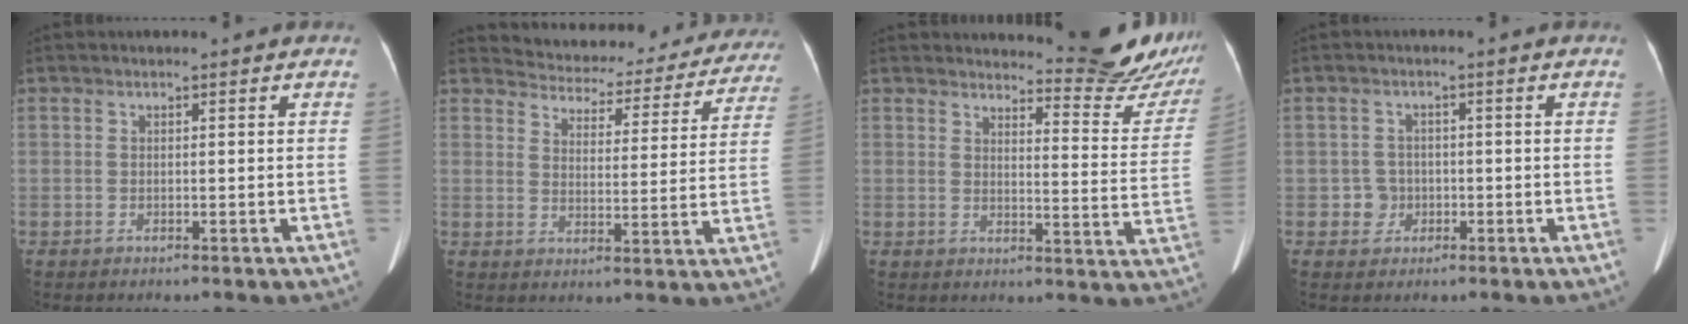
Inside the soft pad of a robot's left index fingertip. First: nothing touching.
{"total": 21.3, "force": [20.0, 6.0, 4.3], "torque": [-0.048, -0.031, 0.229]}
{"total": 13.0, "force": [12.9, 0.5, 1.7], "torque": [-0.005, -0.097, 0.135]}
{"total": 2.7, "force": [-0.7, 2.6, 0.1], "torque": [0.004, 0.008, -0.009]}